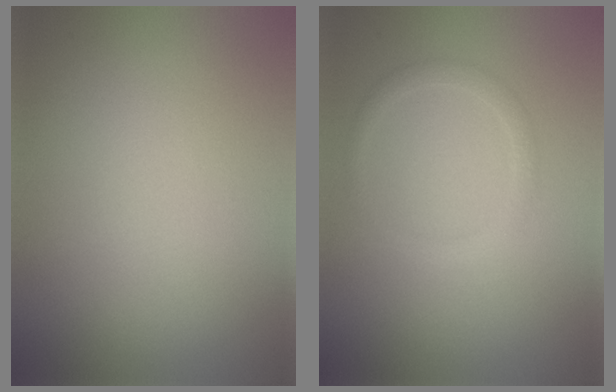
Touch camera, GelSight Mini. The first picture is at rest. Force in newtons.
{"total": 1.4, "press": 1.4, "slide": 0.1}